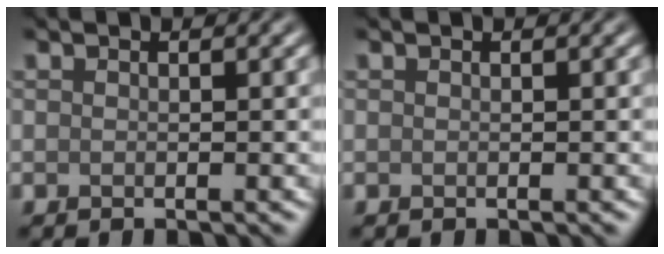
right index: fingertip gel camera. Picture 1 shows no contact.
{"total": 0.0}